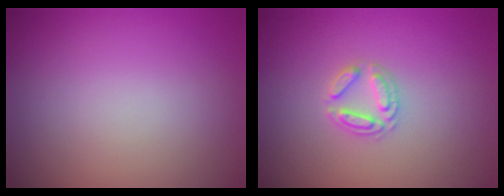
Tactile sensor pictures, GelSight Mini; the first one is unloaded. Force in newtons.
{"total": 2.2, "press": 2.2, "slide": 0.3}